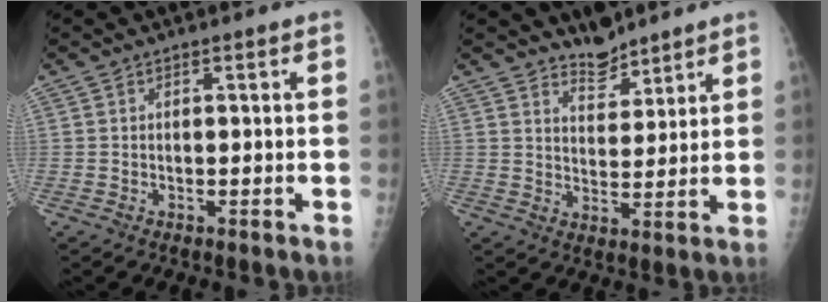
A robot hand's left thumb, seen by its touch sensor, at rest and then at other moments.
{"total": 5.5, "force": [4.9, 2.0, 1.4], "torque": [-0.002, -0.043, 0.087]}